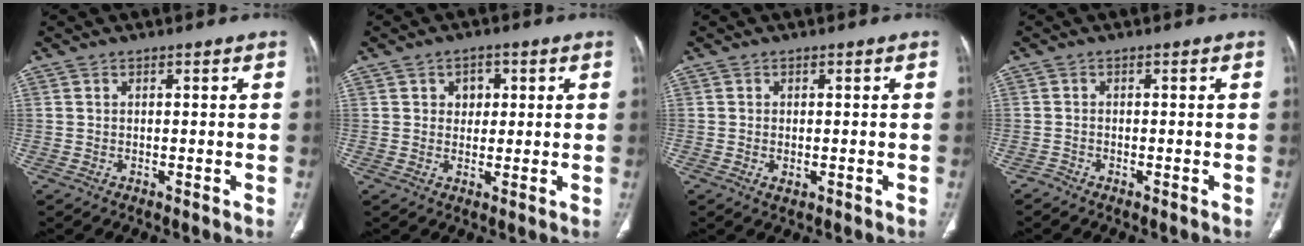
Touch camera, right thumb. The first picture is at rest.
{"total": 3.6, "force": [1.1, 2.9, 1.8], "torque": [-0.001, -0.002, 0.015]}
{"total": 1.6, "force": [-0.5, 1.0, 1.2], "torque": [-0.021, -0.001, -0.004]}
{"total": 0.9, "force": [-0.9, 0.2, -0.2], "torque": [0.001, -0.003, -0.022]}